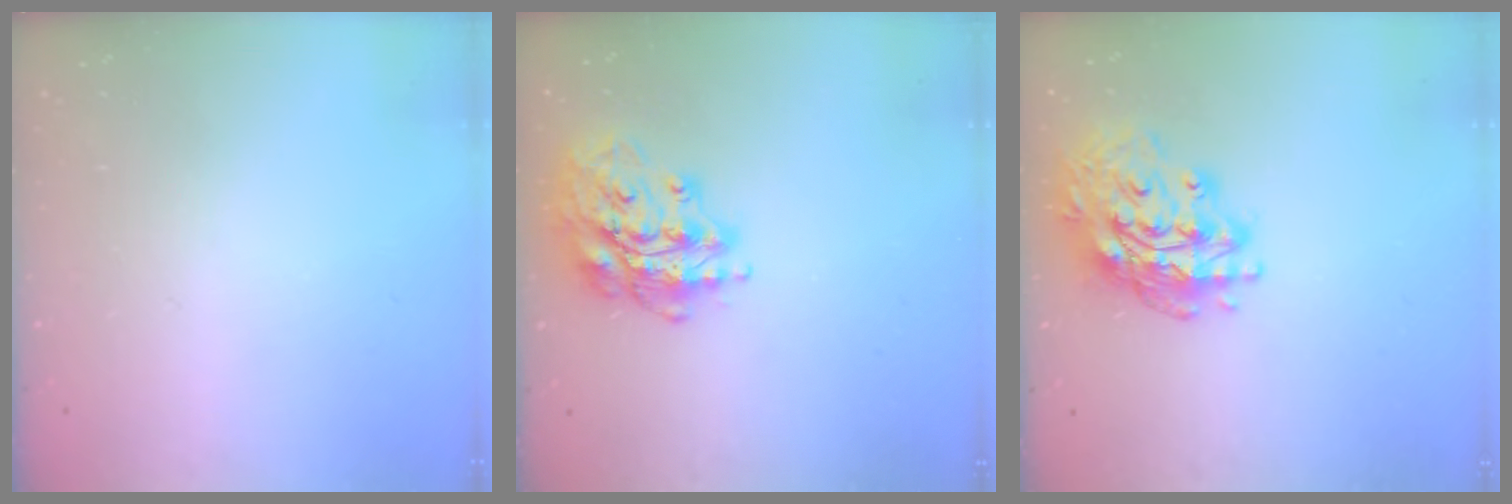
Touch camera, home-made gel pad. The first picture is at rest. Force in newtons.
{"total": 16.4, "press": 16.4, "slide": 0.6}
{"total": 17.4, "press": 17.3, "slide": 1.8}